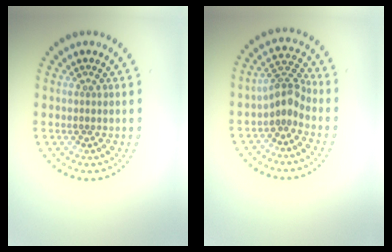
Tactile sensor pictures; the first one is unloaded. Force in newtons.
{"total": 2.7, "press": 2.0, "slide": 1.7}